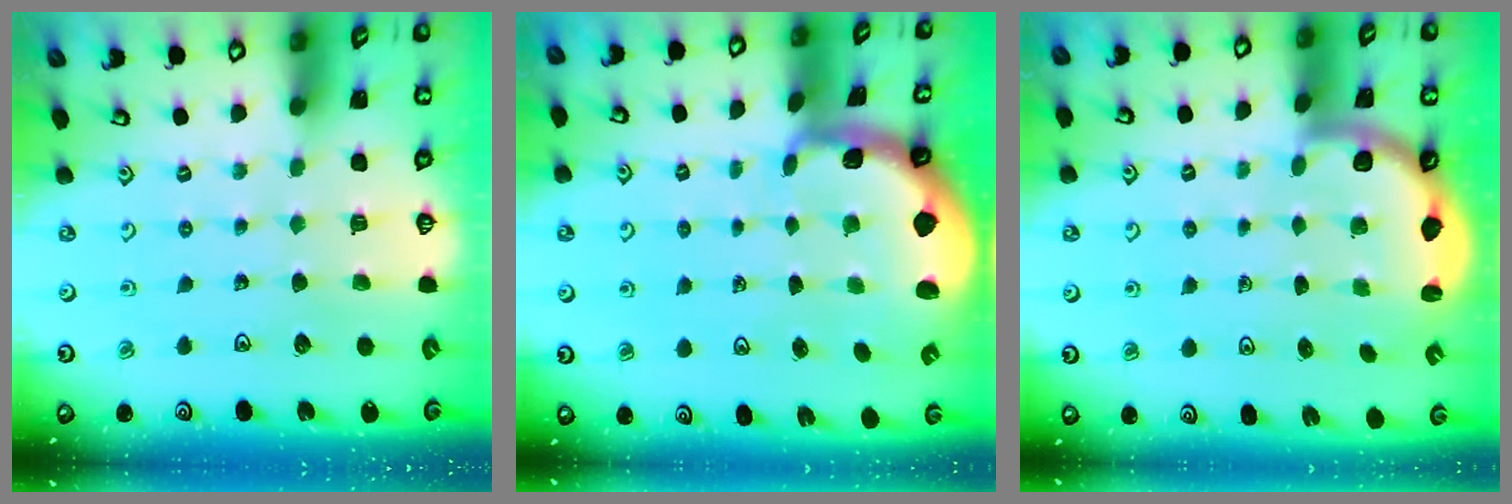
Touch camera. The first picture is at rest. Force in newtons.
{"total": 1.7, "press": 1.7, "slide": 0.3}
{"total": 2.6, "press": 2.5, "slide": 0.6}